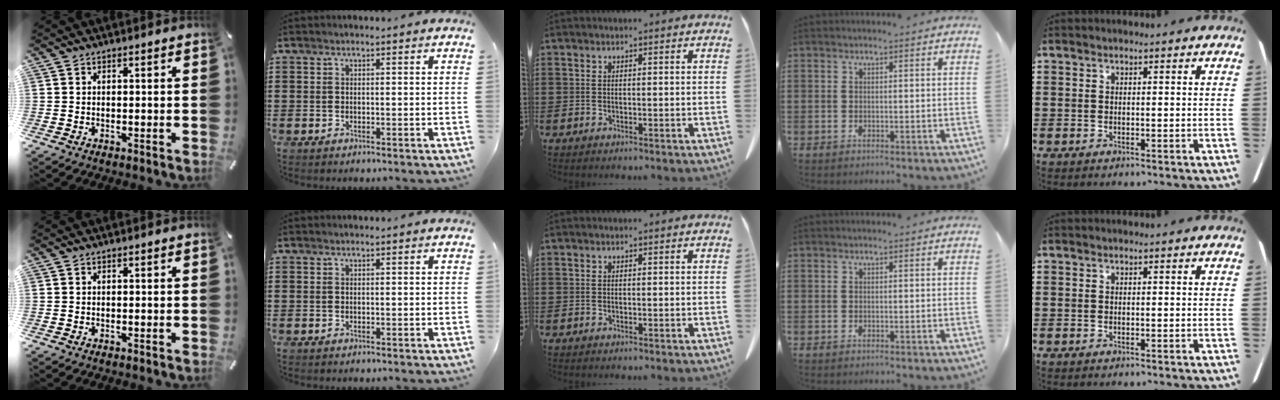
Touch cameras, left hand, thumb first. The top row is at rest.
{}